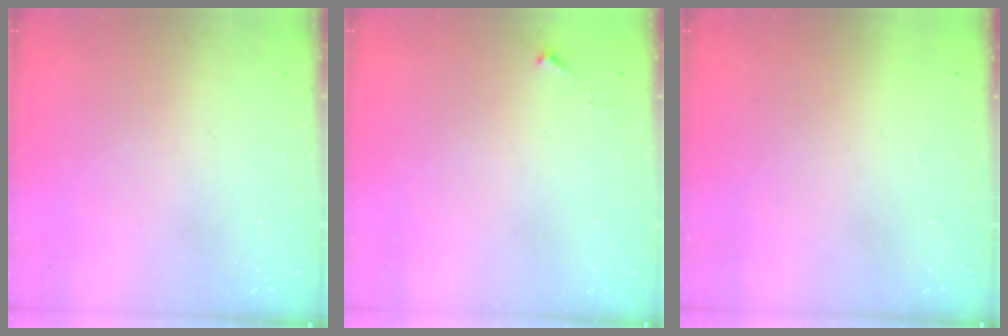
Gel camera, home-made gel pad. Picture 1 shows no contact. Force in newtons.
{"total": 3.4, "press": 3.4, "slide": 0.4}
{"total": 1.5, "press": 1.5, "slide": 0.1}